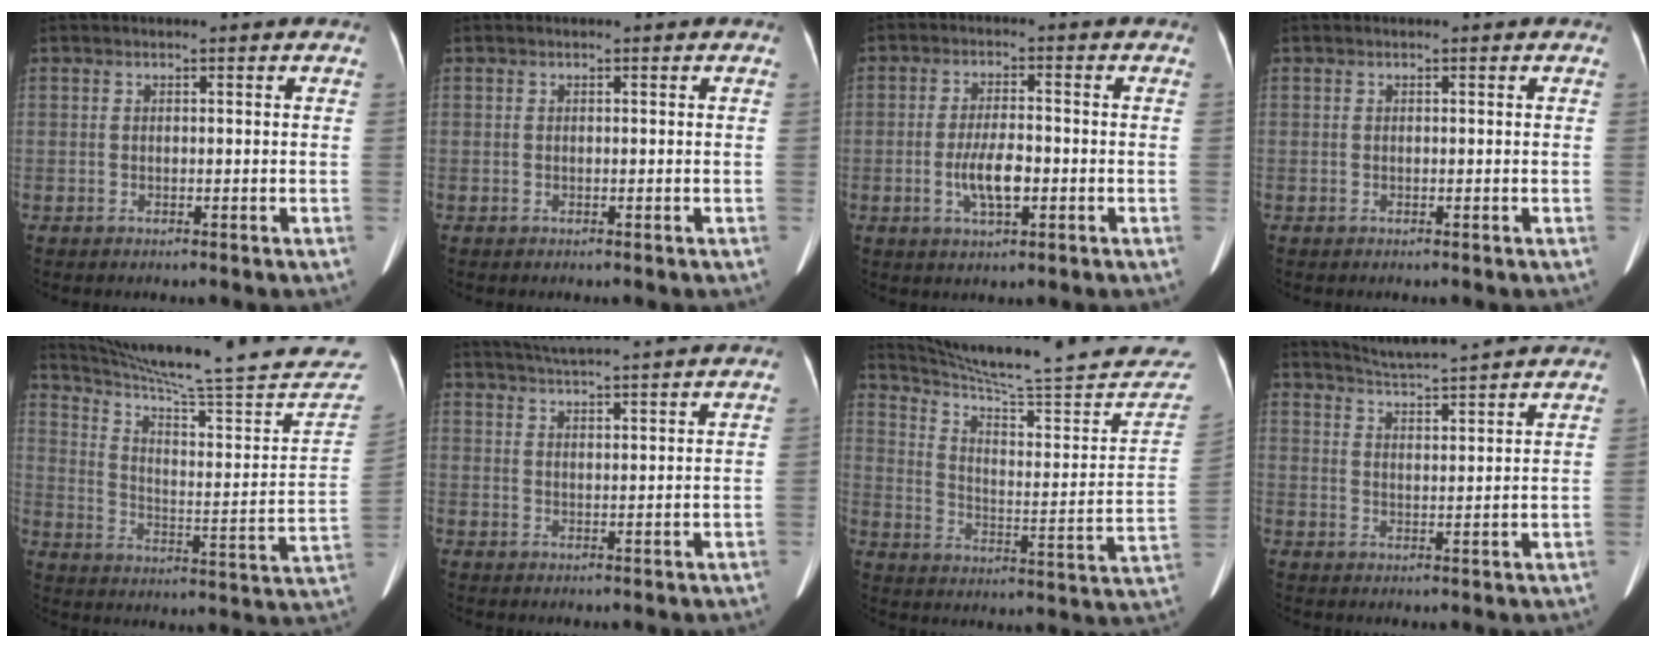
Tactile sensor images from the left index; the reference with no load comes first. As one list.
[{"total": 0.0}, {"total": 5.5, "force": [-1.6, 1.5, 5.1], "torque": [-0.098, -0.009, -0.027]}, {"total": 0.0}, {"total": 29.9, "force": [27.3, 0.4, 12.1], "torque": [-0.192, -0.135, 0.349]}, {"total": 13.6, "force": [12.5, -0.4, 5.4], "torque": [-0.096, 0.009, 0.170]}, {"total": 29.5, "force": [27.4, 1.1, 10.9], "torque": [-0.170, -0.132, 0.351]}, {"total": 14.0, "force": [13.2, -0.2, 4.4], "torque": [-0.078, -0.008, 0.173]}]